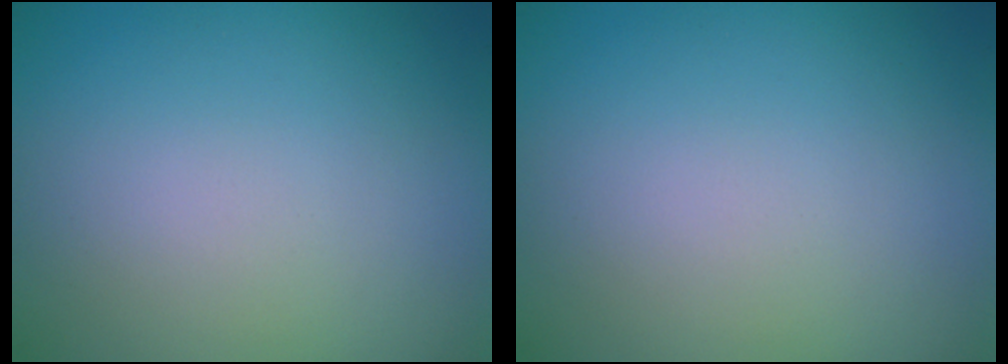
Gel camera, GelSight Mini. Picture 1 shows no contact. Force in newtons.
{"total": 0.0}